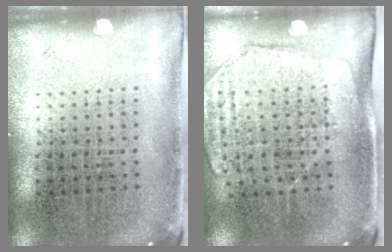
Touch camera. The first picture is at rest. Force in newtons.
{"total": 1.7, "press": 1.4, "slide": 0.9}